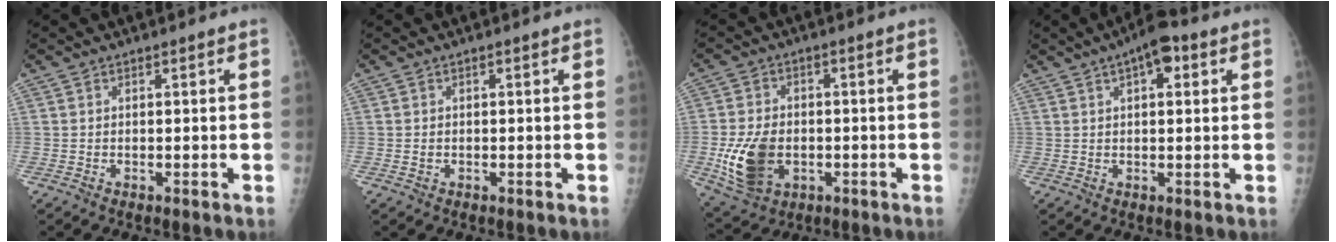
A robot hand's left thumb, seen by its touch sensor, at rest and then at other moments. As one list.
[{"total": 1.0, "force": [-0.1, 0.8, 0.6], "torque": [-0.011, 0.002, -0.001]}, {"total": 11.7, "force": [-2.4, 7.9, 8.2], "torque": [-0.149, 0.001, -0.032]}, {"total": 6.8, "force": [3.0, 2.9, 5.4], "torque": [-0.066, 0.005, 0.038]}]